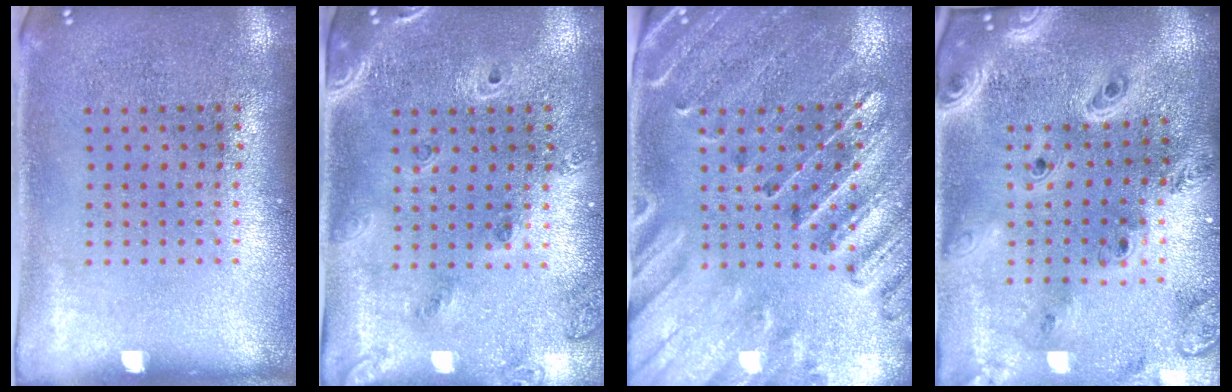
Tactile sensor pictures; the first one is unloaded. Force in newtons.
{"total": 1.5, "press": 1.4, "slide": 0.6}
{"total": 2.7, "press": 2.6, "slide": 0.8}
{"total": 4.0, "press": 3.0, "slide": 2.6}